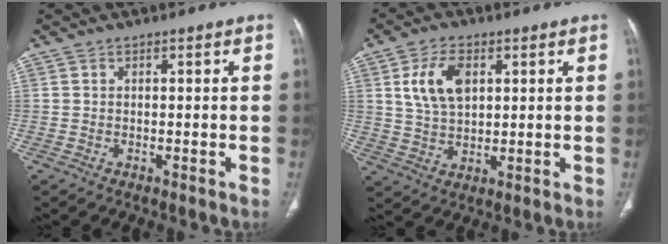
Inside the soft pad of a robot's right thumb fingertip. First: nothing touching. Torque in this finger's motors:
{"motor_torque": [-0.57, 0.66, 0.44, 0.10, 0.07]}